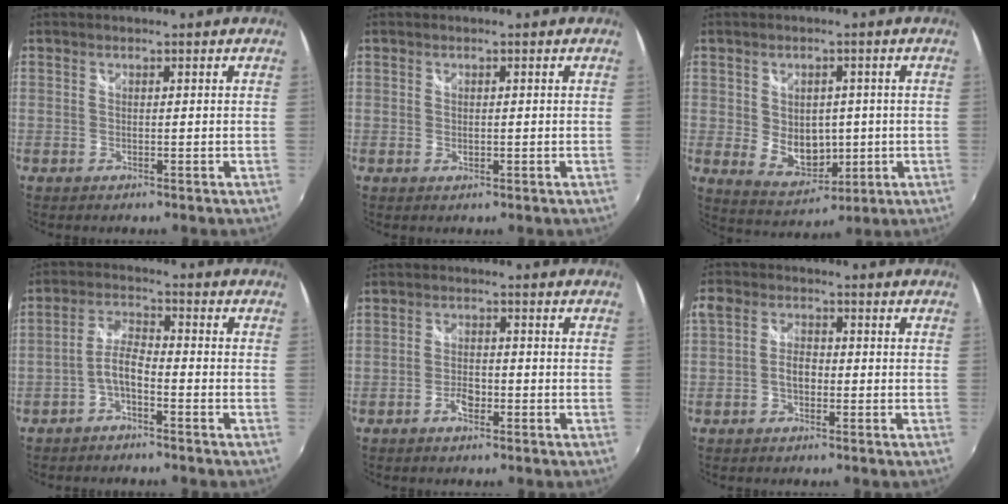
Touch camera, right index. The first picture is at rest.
{"total": 0.8, "force": [0.1, 0.7, 0.4], "torque": [-0.006, -0.002, 0.002]}
{"total": 8.8, "force": [-0.5, 6.8, 5.6], "torque": [-0.104, -0.010, 0.013]}
{"total": 4.6, "force": [-2.6, 1.4, 3.5], "torque": [-0.082, 0.015, -0.053]}
{"total": 3.4, "force": [-1.7, 1.8, 2.4], "torque": [-0.051, 0.002, -0.033]}
{"total": 4.6, "force": [-1.3, 3.0, 3.2], "torque": [-0.064, 0.011, -0.030]}